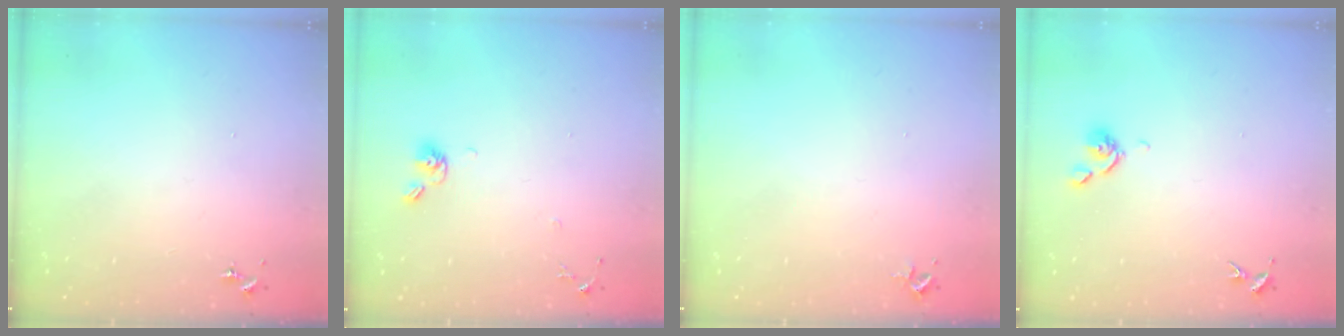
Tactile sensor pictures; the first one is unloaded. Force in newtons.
{"total": 7.1, "press": 6.8, "slide": 2.1}
{"total": 2.4, "press": 2.4, "slide": 0.3}
{"total": 6.4, "press": 6.2, "slide": 1.3}